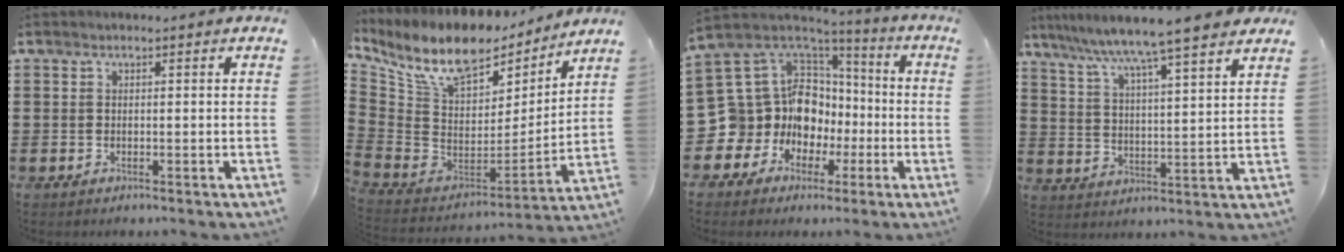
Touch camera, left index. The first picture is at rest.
{"total": 10.1, "force": [7.4, 4.4, 5.4], "torque": [-0.136, -0.052, 0.130]}
{"total": 14.4, "force": [-1.1, 13.4, 5.3], "torque": [-0.147, -0.033, 0.003]}
{"total": 6.9, "force": [6.2, -0.9, 2.8], "torque": [-0.081, -0.043, 0.100]}